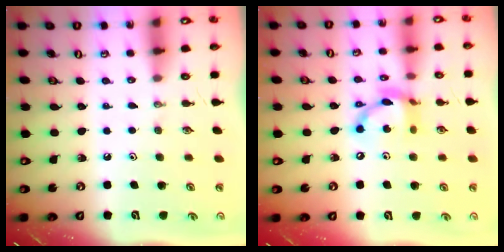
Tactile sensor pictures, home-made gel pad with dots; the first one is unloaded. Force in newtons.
{"total": 13.4, "press": 13.3, "slide": 1.1}